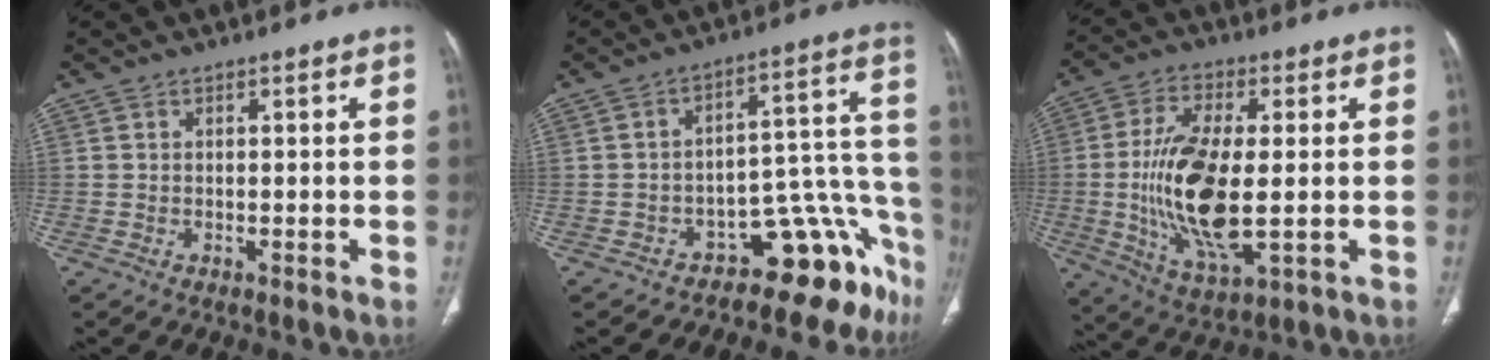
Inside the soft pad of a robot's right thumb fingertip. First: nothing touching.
{"total": 13.4, "force": [-10.5, 5.7, 6.0], "torque": [0.007, 0.147, -0.146]}
{"total": 16.9, "force": [-1.0, 6.8, 15.4], "torque": [-0.306, -0.014, -0.011]}